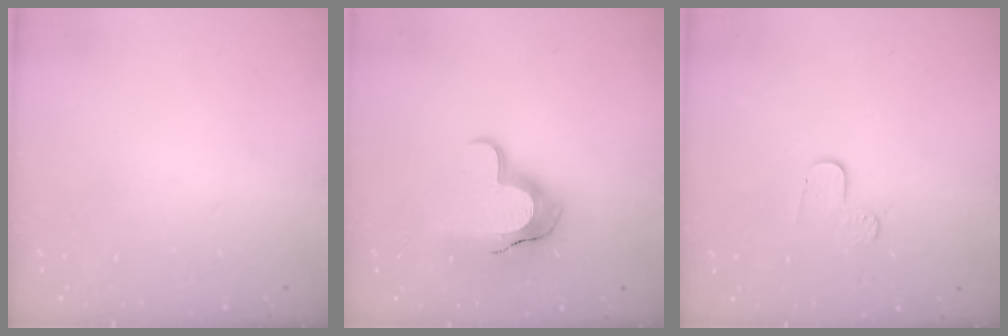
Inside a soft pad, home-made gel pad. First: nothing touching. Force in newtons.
{"total": 12.9, "press": 12.9, "slide": 0.9}
{"total": 3.8, "press": 3.8, "slide": 0.3}